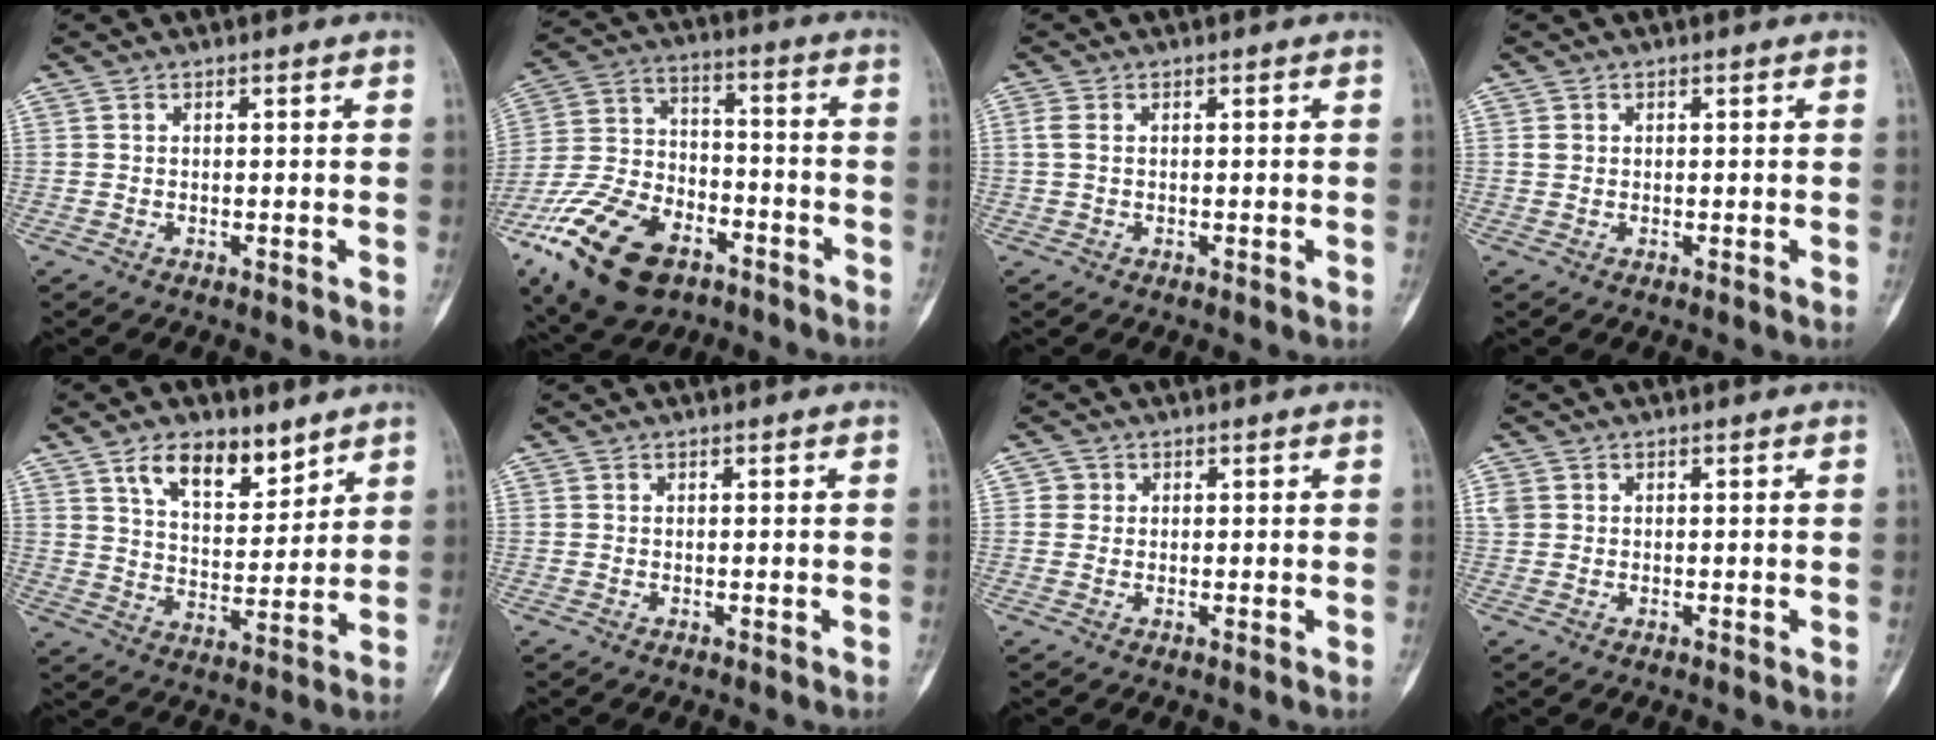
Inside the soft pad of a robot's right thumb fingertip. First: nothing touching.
{"total": 21.2, "force": [-11.7, 12.0, 13.0], "torque": [-0.253, 0.056, -0.209]}
{"total": 1.7, "force": [0.3, 0.9, 1.3], "torque": [-0.044, 0.003, 0.007]}
{"total": 0.9, "force": [0.2, 0.8, 0.3], "torque": [-0.006, 0.003, 0.008]}
{"total": 11.2, "force": [7.3, 5.5, 6.5], "torque": [-0.083, -0.050, 0.133]}
{"total": 0.0}
{"total": 1.6, "force": [0.3, 1.5, 0.2], "torque": [0.004, 0.003, 0.004]}
{"total": 2.2, "force": [0.6, 2.0, 0.9], "torque": [-0.020, 0.011, 0.016]}